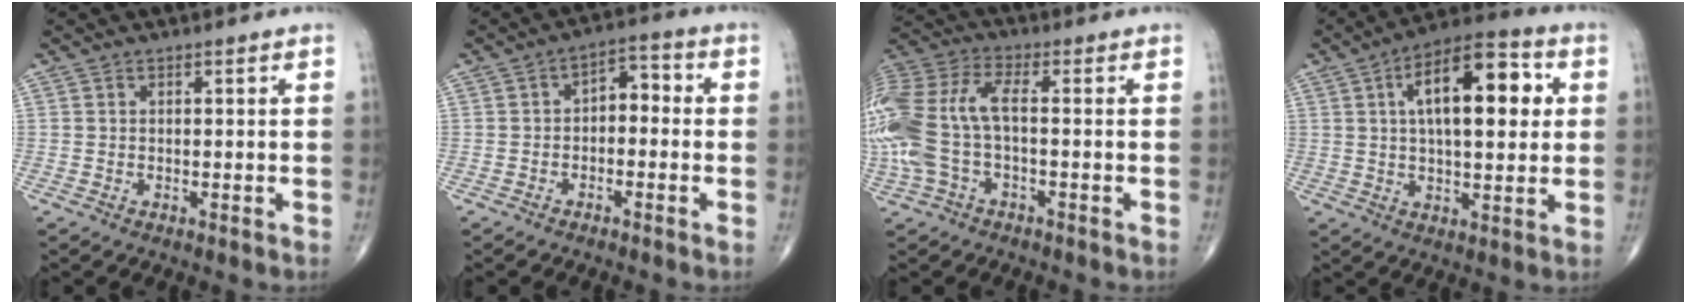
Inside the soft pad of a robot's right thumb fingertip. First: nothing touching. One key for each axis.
{"total": 5.3, "fx": -0.7, "fy": 3.3, "fz": 4.1, "tx": -0.040, "ty": 0.031, "tz": -0.024}
{"total": 17.1, "fx": -1.8, "fy": 8.4, "fz": 14.9, "tx": -0.371, "ty": 0.028, "tz": -0.034}
{"total": 17.3, "fx": 4.0, "fy": 7.6, "fz": 15.0, "tx": -0.208, "ty": 0.014, "tz": 0.054}